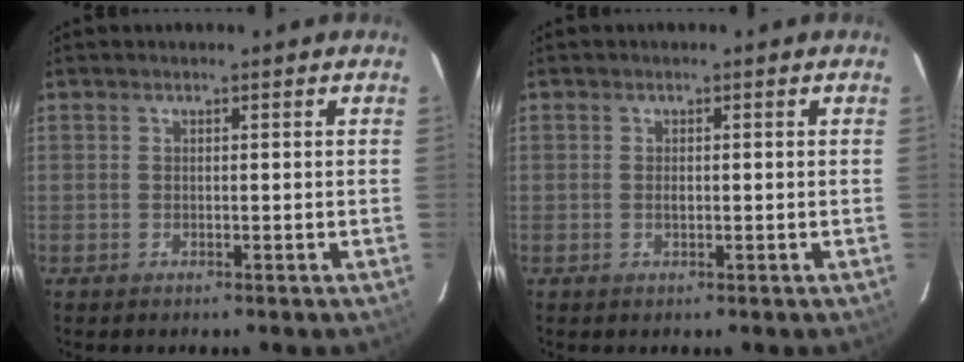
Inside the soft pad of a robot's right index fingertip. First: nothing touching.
{"total": 0.8, "force": [-0.1, 0.5, 0.6], "torque": [-0.010, 0.001, -0.001]}